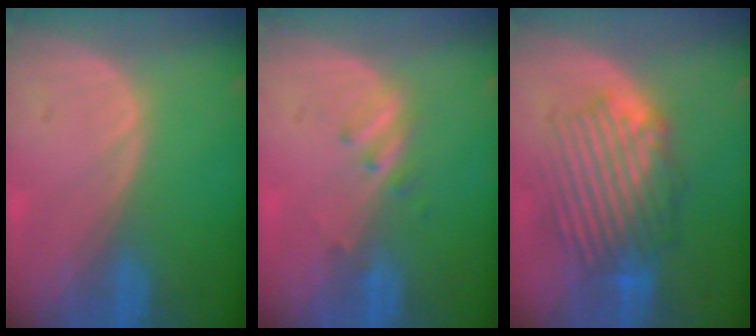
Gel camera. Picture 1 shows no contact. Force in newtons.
{"total": 2.5, "press": 2.2, "slide": 1.2}
{"total": 8.7, "press": 8.4, "slide": 2.1}